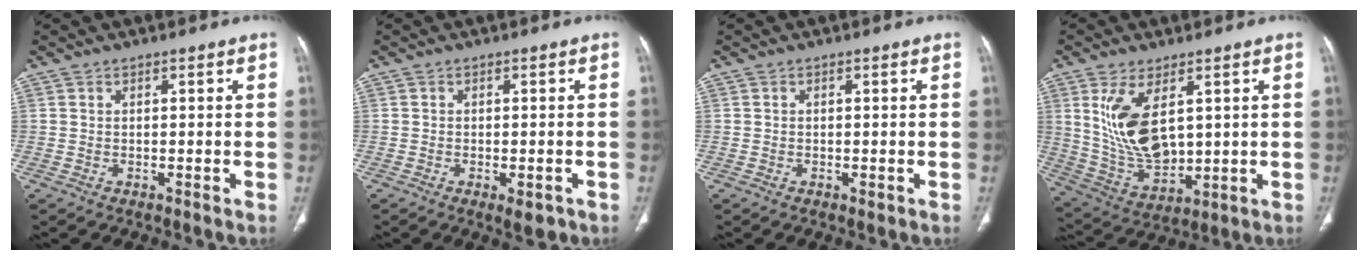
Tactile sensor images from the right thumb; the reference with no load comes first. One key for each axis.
{"total": 3.2, "fx": -1.5, "fy": 1.4, "fz": 2.4, "tx": -0.026, "ty": 0.001, "tz": -0.013}
{"total": 0.6, "fx": -0.2, "fy": 0.4, "fz": 0.5, "tx": -0.006, "ty": -0.002, "tz": -0.004}
{"total": 13.6, "fx": 4.1, "fy": 7.0, "fz": 10.9, "tx": -0.196, "ty": -0.023, "tz": 0.100}